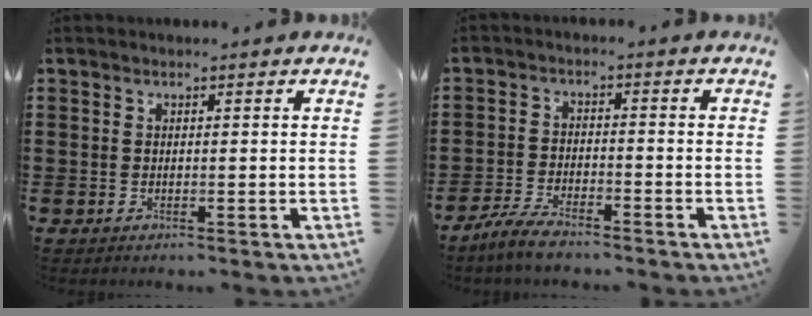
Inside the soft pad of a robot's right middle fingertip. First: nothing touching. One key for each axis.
{"total": 4.5, "fx": -4.0, "fy": 0.9, "fz": 1.8, "tx": -0.044, "ty": 0.001, "tz": -0.082}